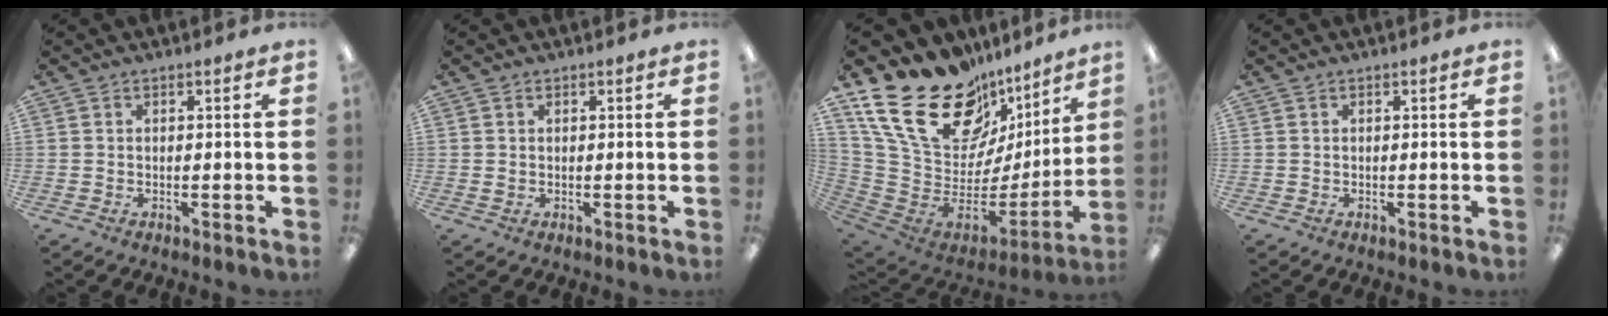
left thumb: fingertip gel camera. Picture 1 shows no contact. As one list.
[{"total": 0.6, "force": [0.2, 0.4, 0.4], "torque": [-0.009, 0.002, 0.003]}, {"total": 27.4, "force": [16.0, 15.3, 16.2], "torque": [-0.271, -0.107, 0.318]}, {"total": 0.0}]